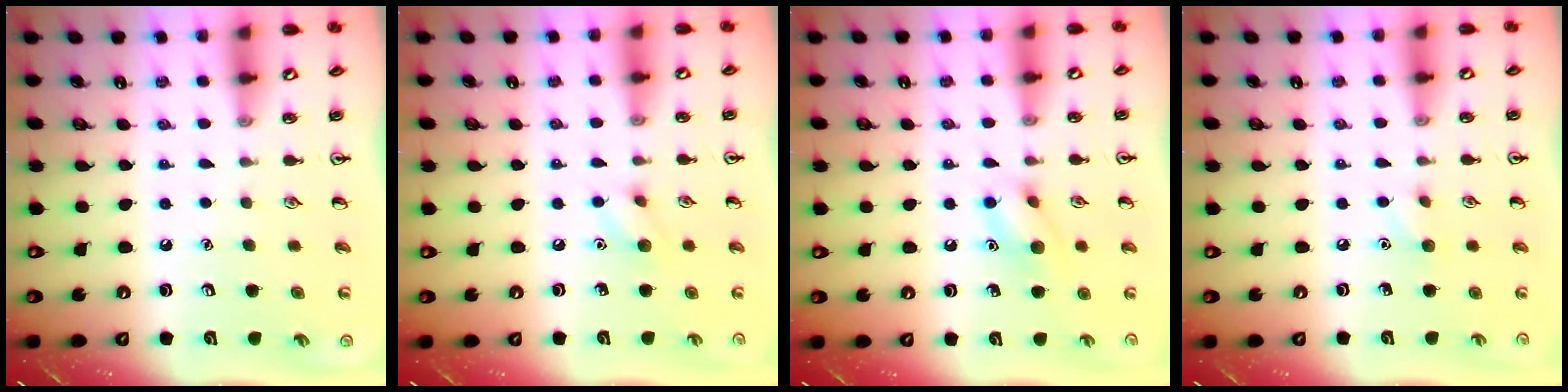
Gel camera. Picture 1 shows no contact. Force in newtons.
{"total": 6.1, "press": 6.0, "slide": 1.1}
{"total": 8.9, "press": 8.9, "slide": 1.1}
{"total": 5.6, "press": 5.3, "slide": 1.7}